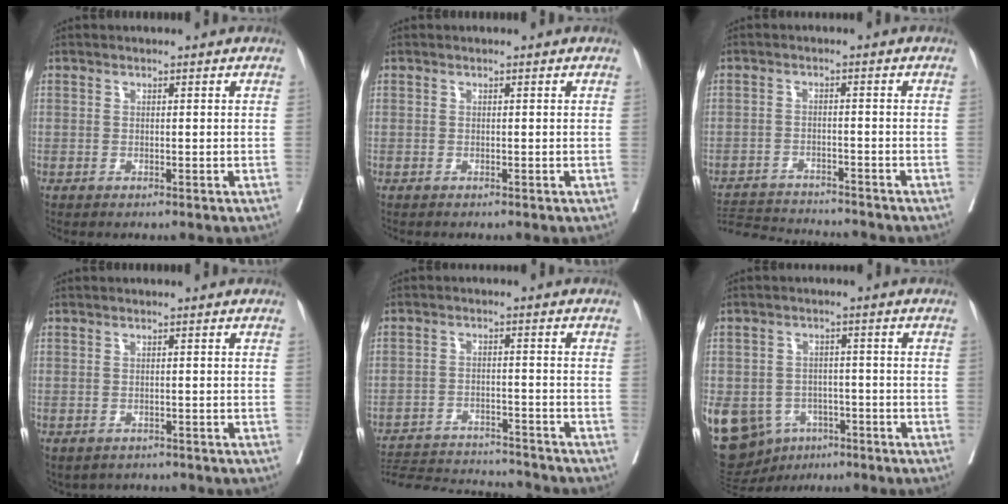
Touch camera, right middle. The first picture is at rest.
{"total": 0.7, "force": [-0.6, 0.0, 0.3], "torque": [0.000, 0.001, -0.007]}
{"total": 10.1, "force": [-9.9, 0.3, 2.0], "torque": [-0.034, 0.003, -0.155]}
{"total": 3.9, "force": [-3.2, 2.0, 1.1], "torque": [-0.011, 0.005, -0.038]}
{"total": 15.3, "force": [-14.8, 1.0, 3.6], "torque": [-0.069, -0.001, -0.214]}
{"total": 22.1, "force": [-9.8, 17.3, 9.8], "torque": [-0.300, -0.005, -0.137]}